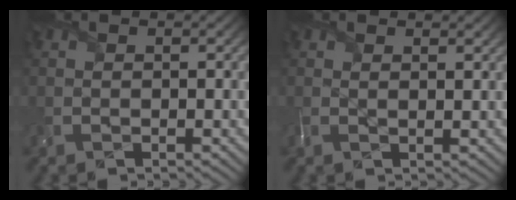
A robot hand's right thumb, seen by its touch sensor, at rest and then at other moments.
{"total": 1.5, "force": [1.0, 0.5, 1.0], "torque": [-0.024, -0.002, 0.018]}